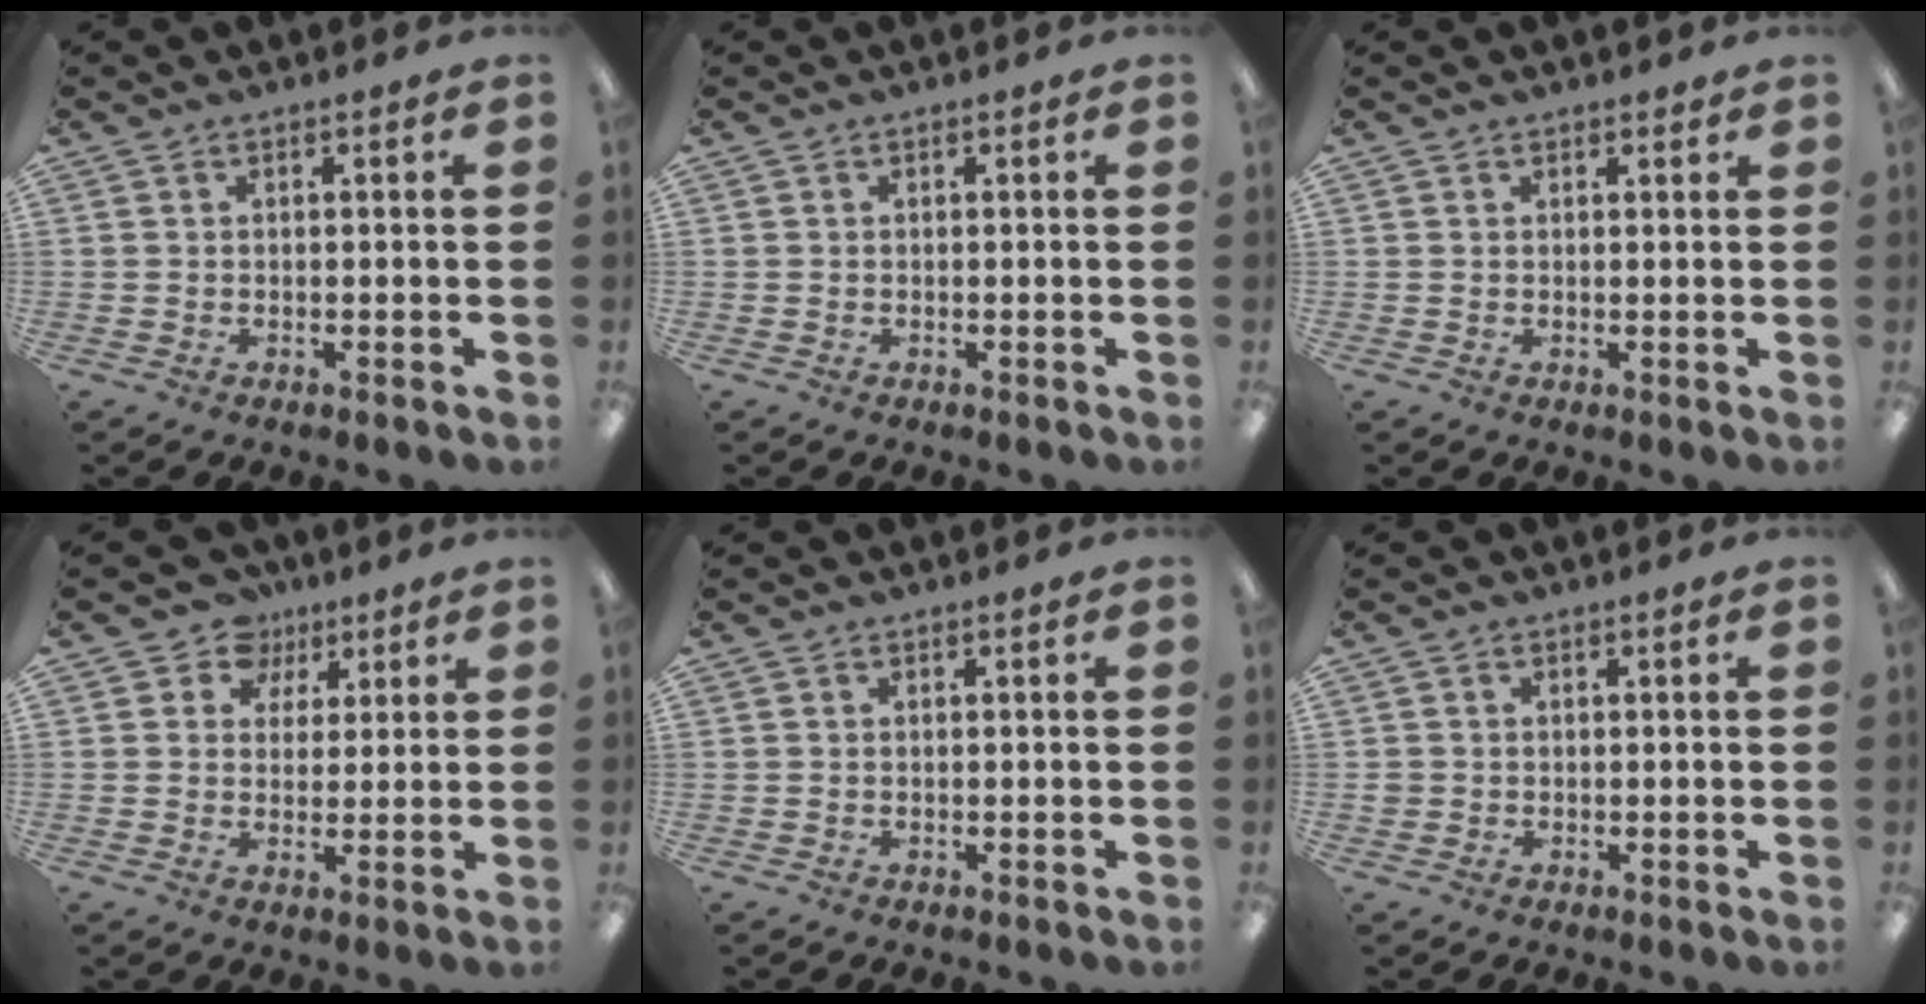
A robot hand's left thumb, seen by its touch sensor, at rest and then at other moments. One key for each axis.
{"total": 0.0}
{"total": 0.9, "fx": 0.8, "fy": 0.4, "fz": 0.1, "tx": 0.006, "ty": -0.004, "tz": 0.014}
{"total": 7.0, "fx": 3.9, "fy": 5.6, "fz": 1.3, "tx": -0.020, "ty": -0.017, "tz": 0.069}
{"total": 0.0}
{"total": 1.2, "fx": -0.1, "fy": 1.1, "fz": 0.3, "tx": -0.005, "ty": 0.004, "tz": -0.003}